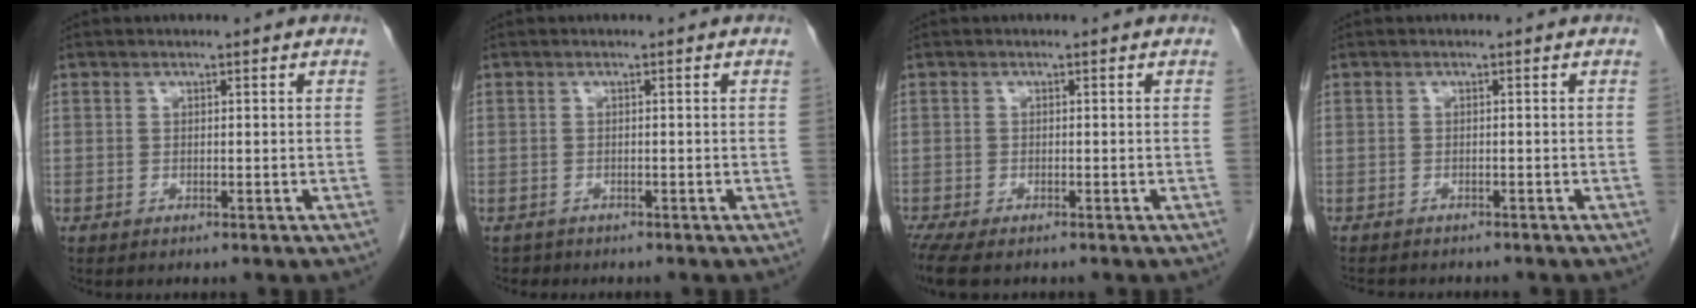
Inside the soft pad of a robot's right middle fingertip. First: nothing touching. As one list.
[{"total": 0.9, "force": [-0.7, 0.5, -0.2], "torque": [-0.006, 0.000, -0.013]}, {"total": 5.9, "force": [-4.5, 2.0, 3.4], "torque": [-0.065, -0.015, -0.074]}, {"total": 5.5, "force": [-4.9, 1.7, 2.0], "torque": [-0.030, -0.005, -0.065]}]